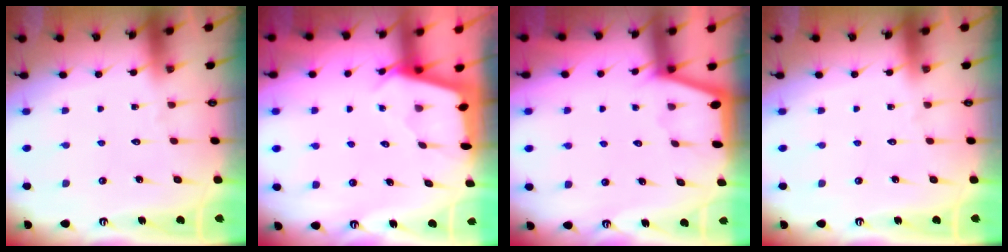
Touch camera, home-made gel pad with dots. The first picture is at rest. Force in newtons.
{"total": 2.4, "press": 2.4, "slide": 0.3}
{"total": 1.1, "press": 1.0, "slide": 0.2}
{"total": 0.0}